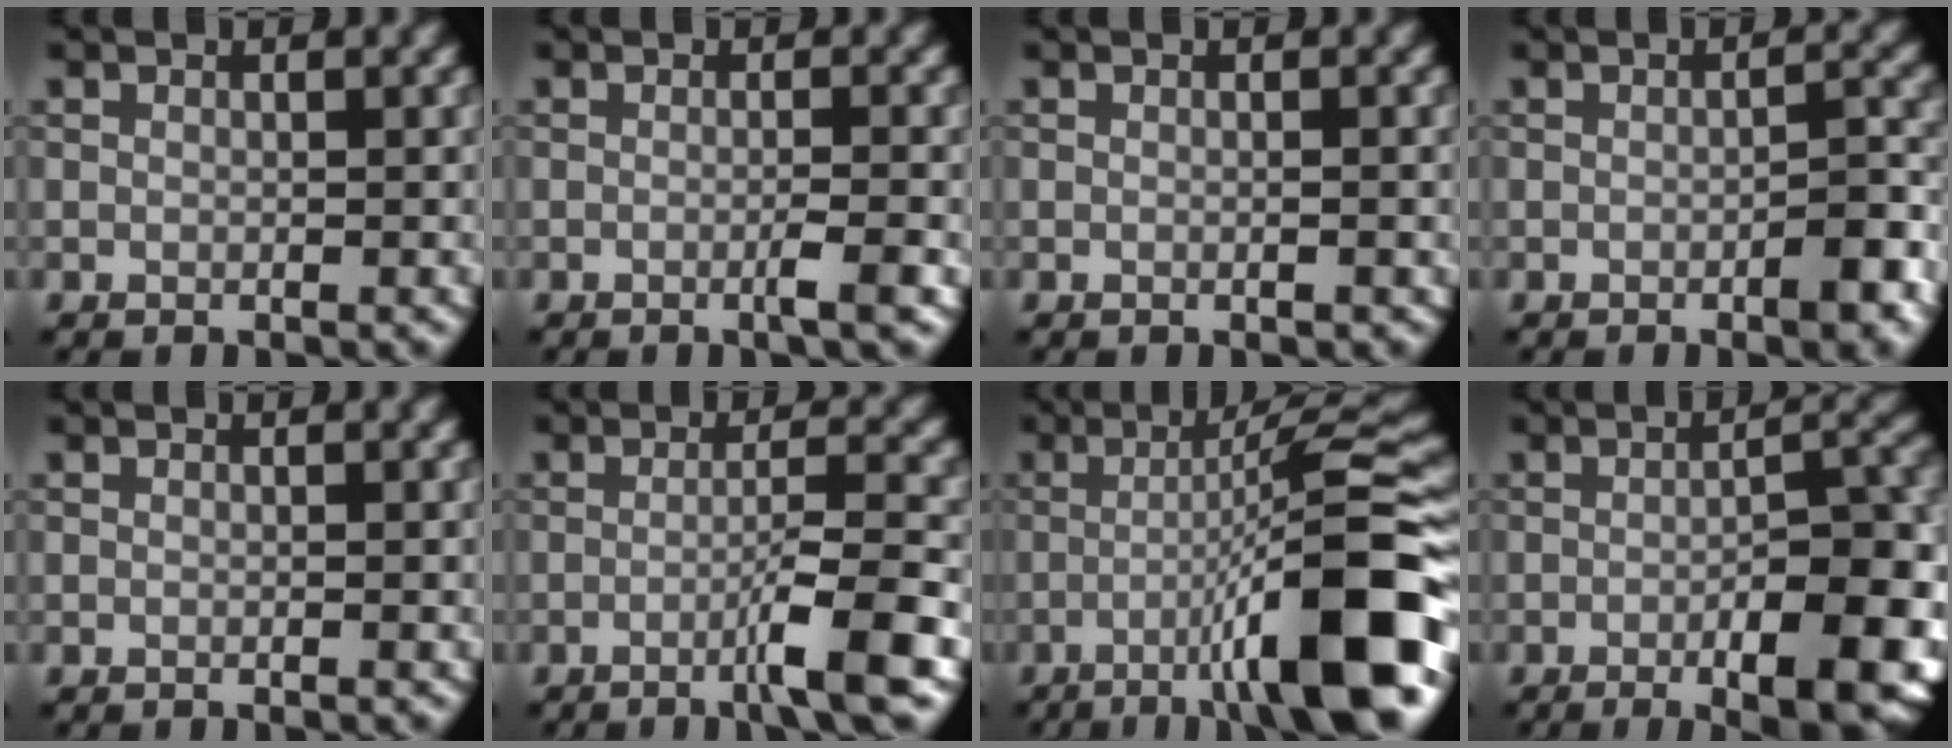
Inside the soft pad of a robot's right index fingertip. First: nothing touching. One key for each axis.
{"total": 1.8, "fx": -0.6, "fy": 0.2, "fz": 1.7, "tx": -0.025, "ty": 0.001, "tz": -0.015}
{"total": 0.5, "fx": -0.1, "fy": 0.0, "fz": 0.5, "tx": -0.008, "ty": 0.001, "tz": -0.001}
{"total": 3.3, "fx": -1.5, "fy": 0.7, "fz": 2.8, "tx": -0.041, "ty": 0.005, "tz": -0.026}
{"total": 0.0}
{"total": 5.0, "fx": -2.1, "fy": 0.4, "fz": 4.5, "tx": -0.064, "ty": 0.011, "tz": -0.048}
{"total": 12.5, "fx": -4.5, "fy": 1.6, "fz": 11.6, "tx": -0.150, "ty": 0.023, "tz": -0.070}
{"total": 10.6, "fx": -4.1, "fy": 3.4, "fz": 9.2, "tx": -0.121, "ty": 0.000, "tz": -0.050}